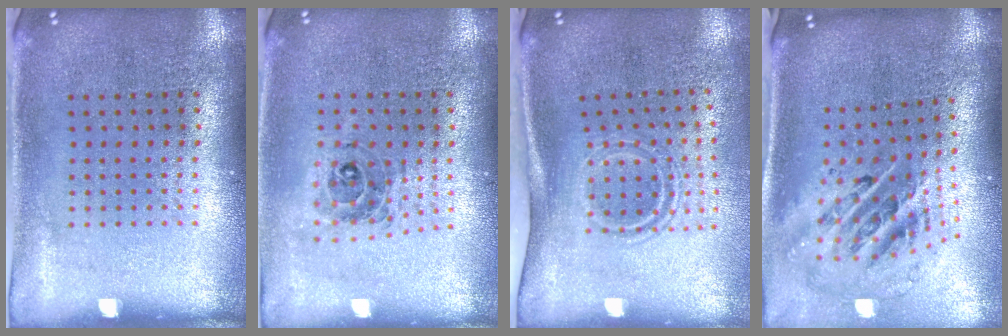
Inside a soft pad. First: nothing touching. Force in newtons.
{"total": 0.7, "press": 0.7, "slide": 0.1}
{"total": 1.7, "press": 1.0, "slide": 1.3}
{"total": 2.5, "press": 1.7, "slide": 1.8}